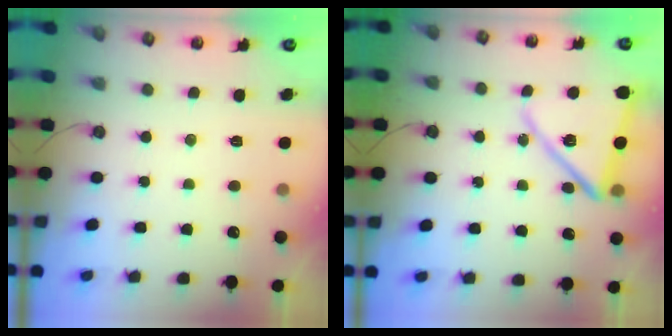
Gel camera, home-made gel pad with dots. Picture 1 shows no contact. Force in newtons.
{"total": 14.5, "press": 14.4, "slide": 1.4}